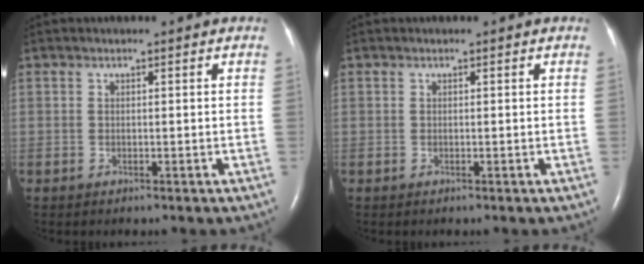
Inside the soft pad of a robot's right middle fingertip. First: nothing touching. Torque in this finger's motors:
{"motor_torque": [0.00, 0.00, -0.01, 0.00]}